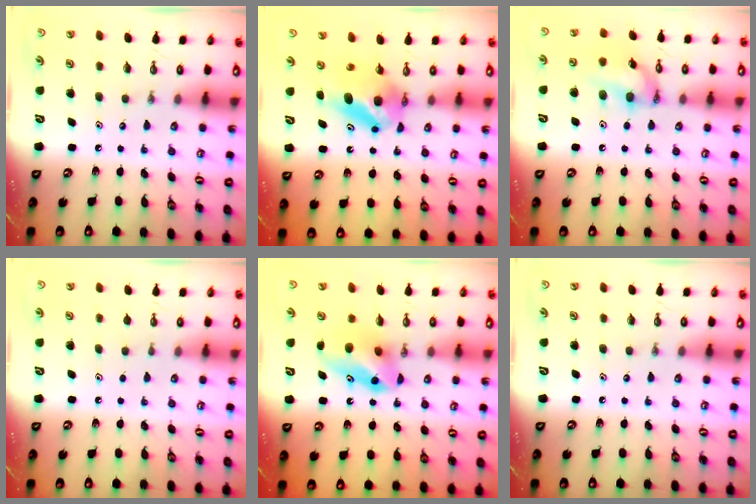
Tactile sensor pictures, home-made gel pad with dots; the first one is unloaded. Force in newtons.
{"total": 9.6, "press": 5.5, "slide": 7.9}
{"total": 12.7, "press": 12.7, "slide": 1.0}
{"total": 1.2, "press": 0.5, "slide": 1.0}
{"total": 8.1, "press": 7.9, "slide": 1.9}
{"total": 0.0}